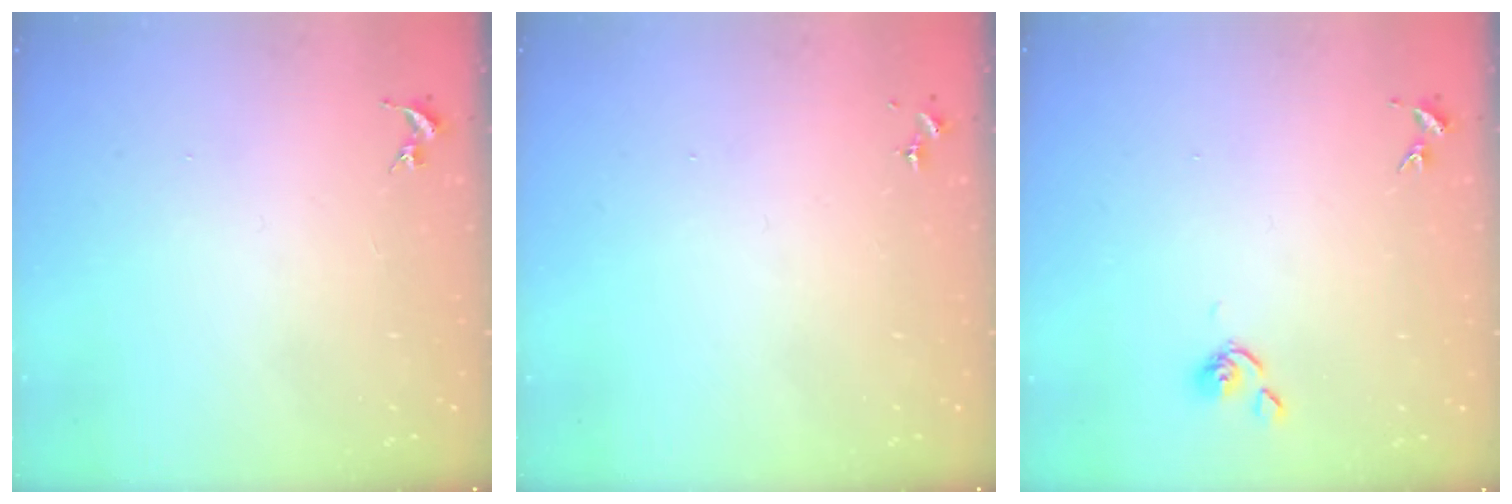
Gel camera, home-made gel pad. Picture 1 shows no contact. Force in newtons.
{"total": 0.0}
{"total": 3.8, "press": 3.7, "slide": 0.8}